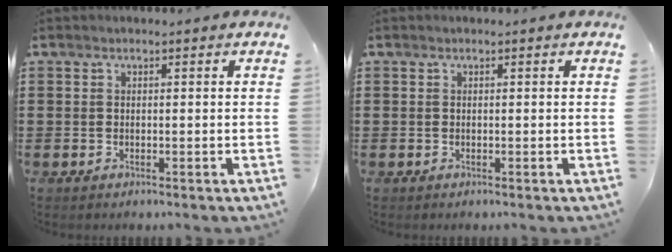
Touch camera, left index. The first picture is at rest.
{"total": 0.0}